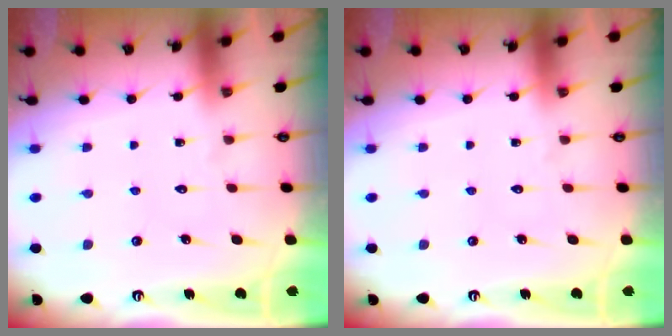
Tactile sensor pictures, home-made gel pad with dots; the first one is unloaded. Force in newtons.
{"total": 0.0}